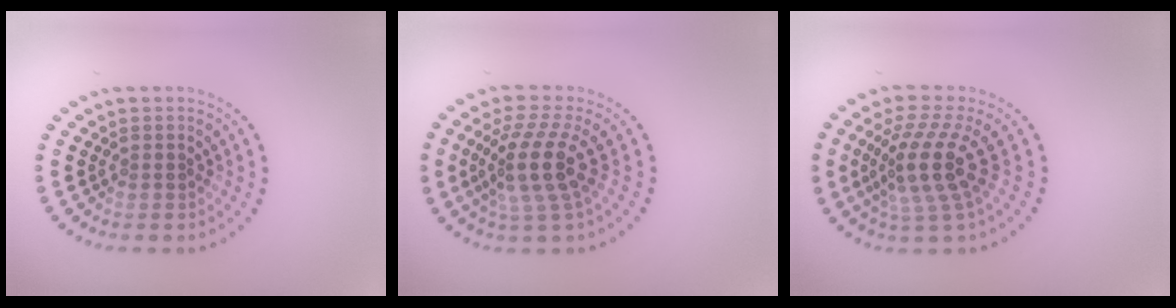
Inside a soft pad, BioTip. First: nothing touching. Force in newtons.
{"total": 4.4, "press": 3.4, "slide": 2.8}
{"total": 4.7, "press": 3.4, "slide": 3.2}